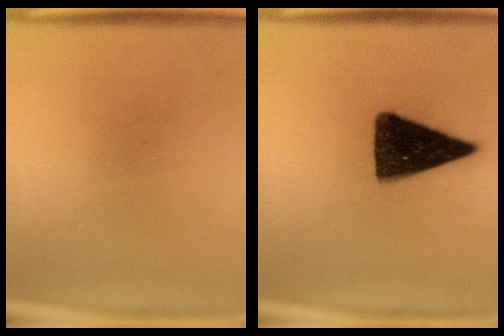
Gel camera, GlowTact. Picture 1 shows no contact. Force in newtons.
{"total": 15.2}